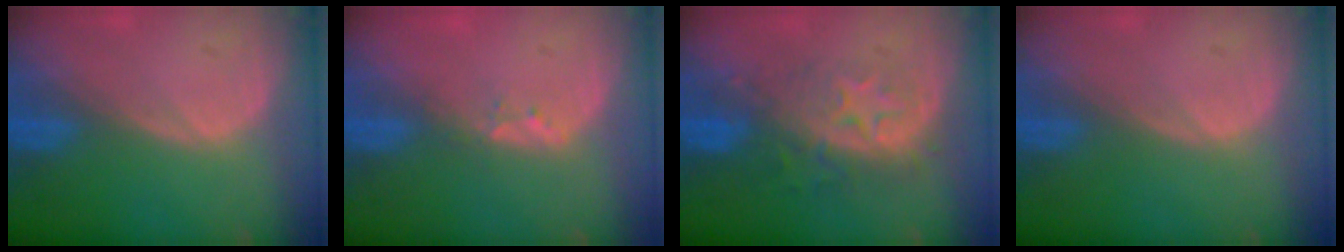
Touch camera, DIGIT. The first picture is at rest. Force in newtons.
{"total": 1.7, "press": 1.5, "slide": 0.9}
{"total": 8.2, "press": 7.7, "slide": 2.8}
{"total": 0.0}